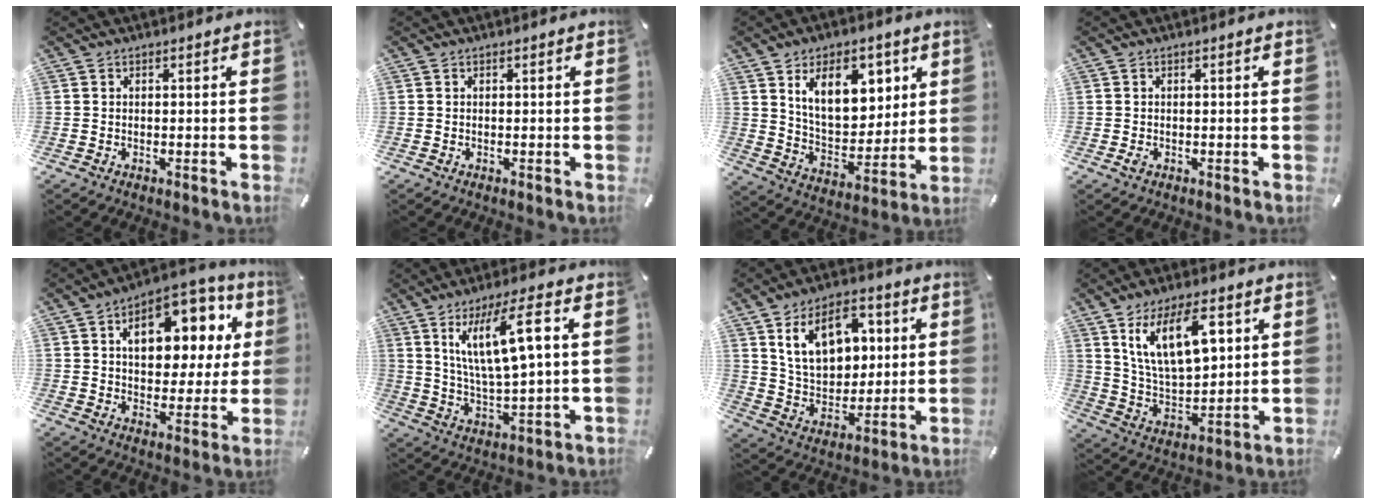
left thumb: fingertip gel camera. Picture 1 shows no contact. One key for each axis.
{"total": 0.0}
{"total": 14.9, "fx": 7.4, "fy": 9.2, "fz": 9.1, "tx": -0.143, "ty": -0.022, "tz": 0.132}
{"total": 1.3, "fx": -0.2, "fy": 0.7, "fz": 1.1, "tx": -0.020, "ty": 0.000, "tz": -0.004}
{"total": 16.2, "fx": 5.7, "fy": 10.1, "fz": 11.3, "tx": -0.158, "ty": -0.018, "tz": 0.095}
{"total": 13.9, "fx": 5.7, "fy": 3.3, "fz": 12.2, "tx": -0.247, "ty": 0.000, "tz": 0.092}
{"total": 15.0, "fx": 6.2, "fy": 10.3, "fz": 9.0, "tx": -0.151, "ty": -0.007, "tz": 0.118}
{"total": 16.4, "fx": 8.0, "fy": 8.2, "fz": 11.8, "tx": -0.218, "ty": -0.020, "tz": 0.137}